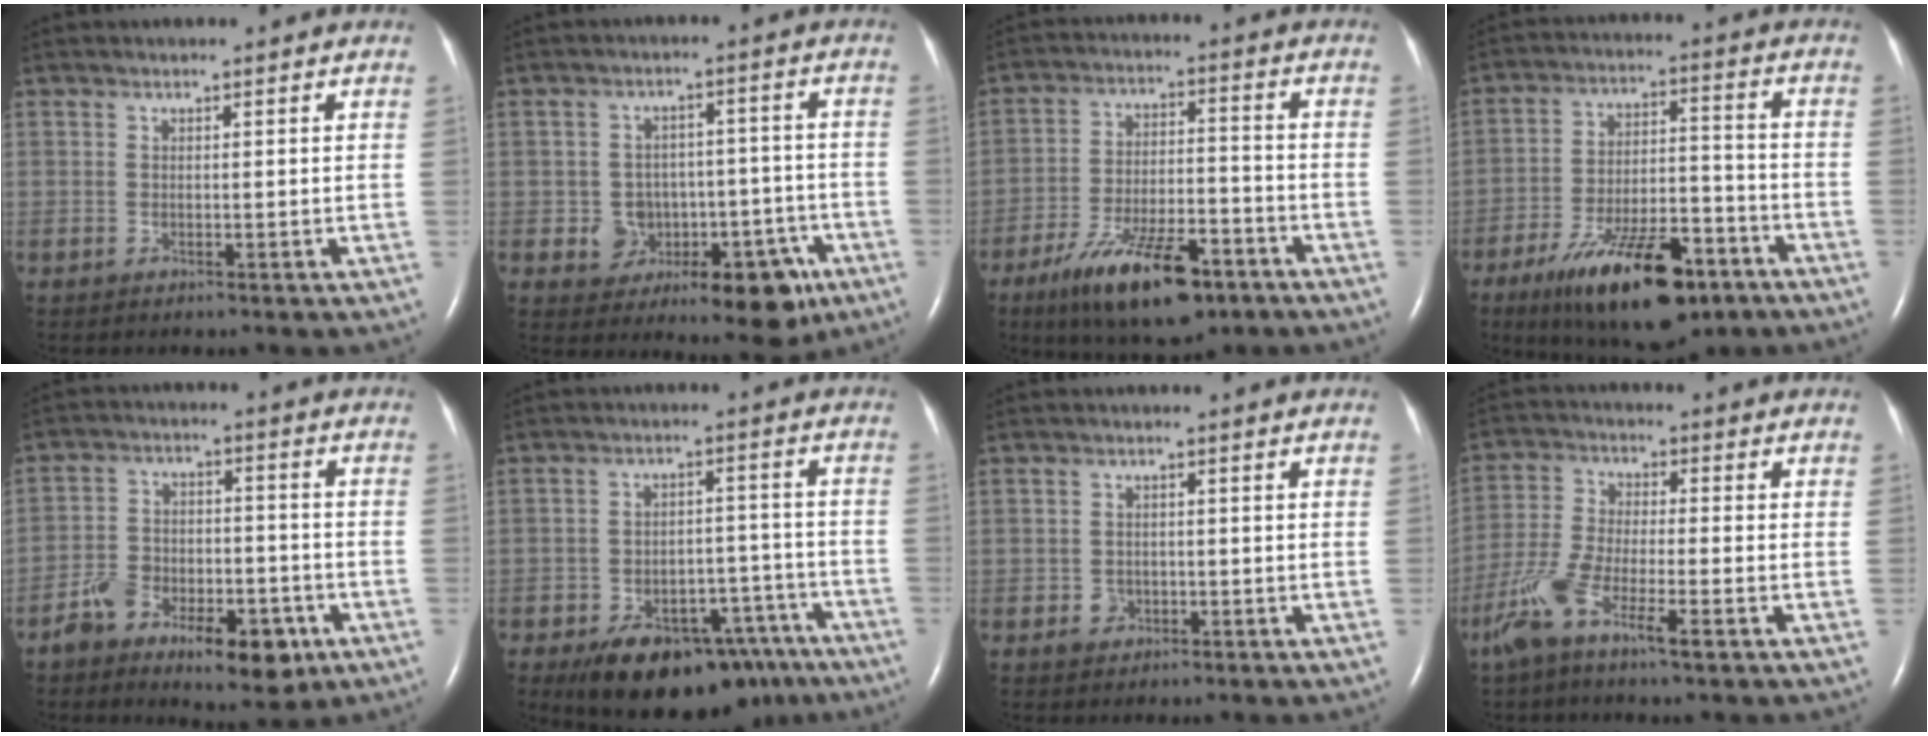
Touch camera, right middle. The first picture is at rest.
{"total": 10.6, "force": [-4.7, 7.4, 6.0], "torque": [-0.066, 0.035, -0.050]}
{"total": 14.6, "force": [-9.1, 4.6, 10.5], "torque": [-0.187, -0.010, -0.148]}
{"total": 17.8, "force": [-11.0, 6.0, 12.7], "torque": [-0.202, -0.001, -0.176]}
{"total": 12.3, "force": [-6.9, 5.7, 8.5], "torque": [-0.137, 0.013, -0.105]}
{"total": 16.8, "force": [-12.1, 8.3, 8.2], "torque": [-0.098, 0.027, -0.164]}
{"total": 1.9, "force": [-0.8, 1.6, 0.5], "torque": [-0.007, 0.005, -0.009]}
{"total": 8.3, "force": [-4.8, 1.2, 6.6], "torque": [-0.147, -0.007, -0.096]}